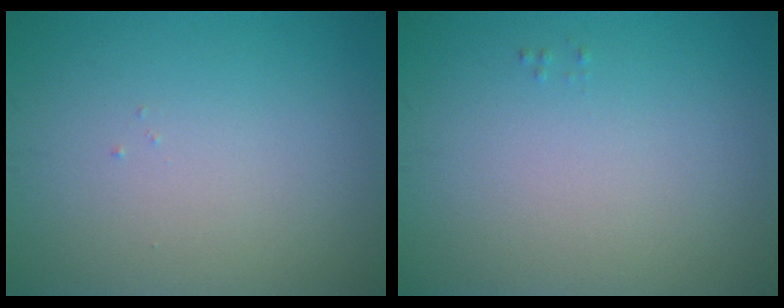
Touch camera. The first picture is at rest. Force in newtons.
{"total": 0.0}